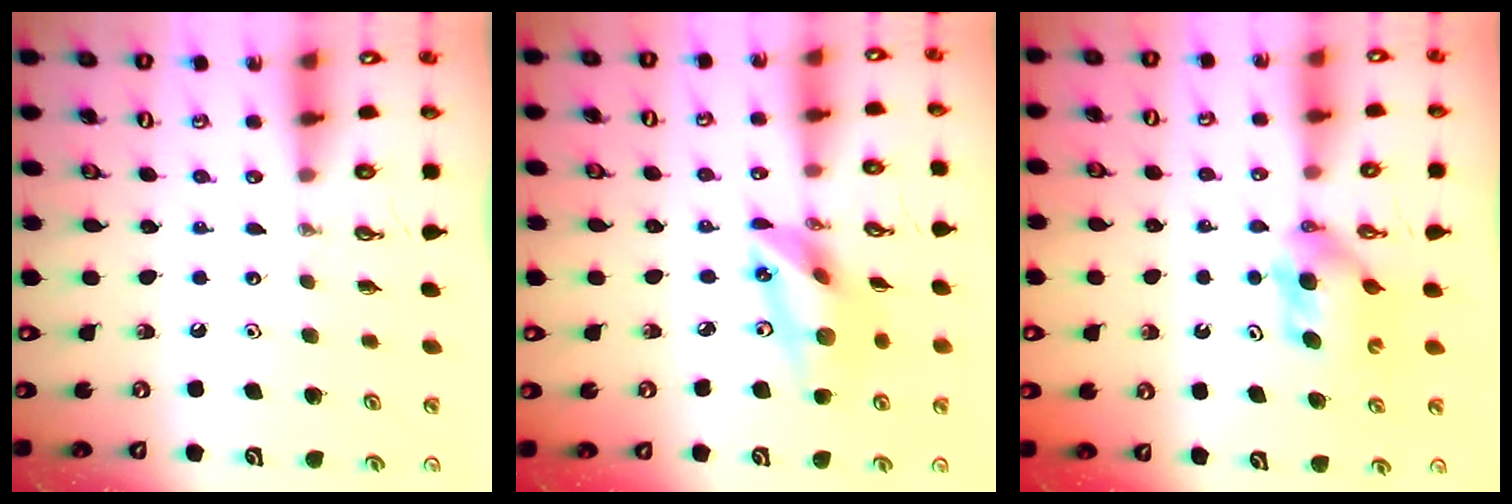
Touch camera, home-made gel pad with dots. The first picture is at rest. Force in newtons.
{"total": 15.7, "press": 15.3, "slide": 3.7}
{"total": 6.1, "press": 6.0, "slide": 1.2}